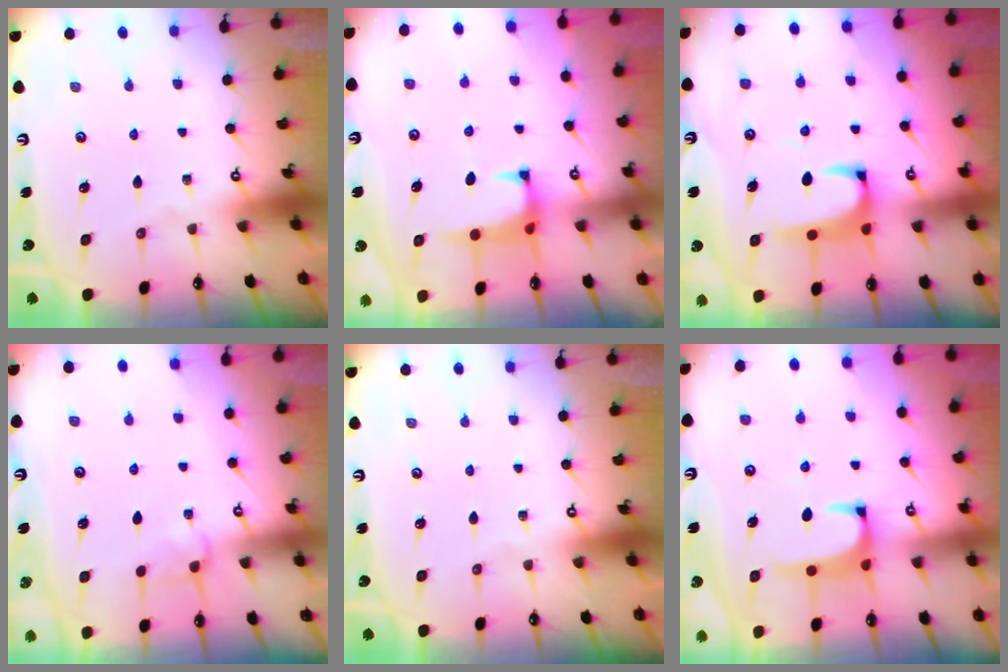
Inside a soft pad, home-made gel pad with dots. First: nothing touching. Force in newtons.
{"total": 1.4, "press": 1.3, "slide": 0.5}
{"total": 2.1, "press": 1.9, "slide": 0.9}
{"total": 2.1, "press": 2.0, "slide": 0.6}
{"total": 0.0}
{"total": 0.9, "press": 0.7, "slide": 0.6}